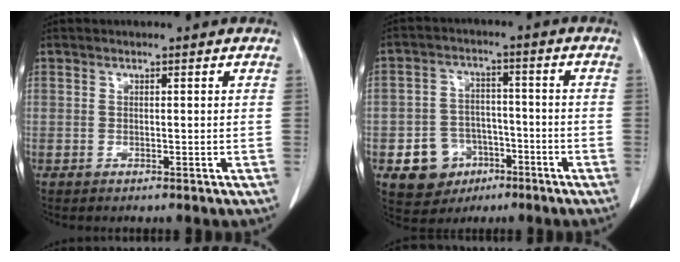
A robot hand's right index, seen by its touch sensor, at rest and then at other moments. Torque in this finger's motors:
{"motor_torque": [-0.23, -0.08, -0.41, -0.17]}